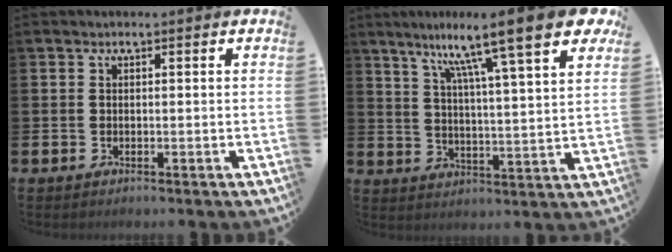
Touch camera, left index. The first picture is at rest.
{"total": 12.7, "force": [9.7, 1.1, 8.2], "torque": [-0.154, -0.065, 0.149]}